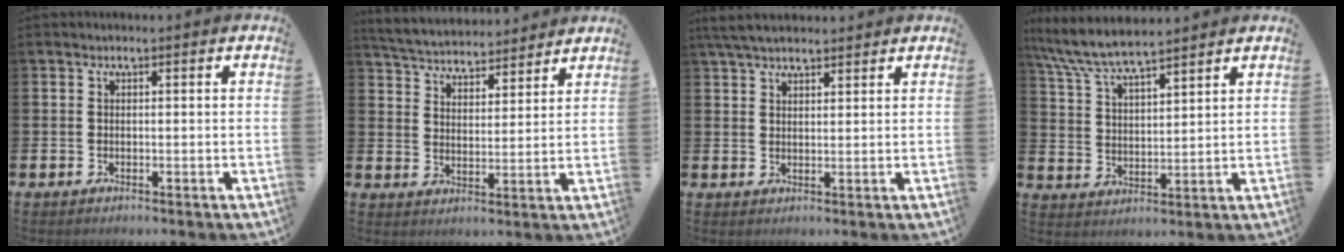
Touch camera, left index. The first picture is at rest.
{"total": 5.1, "force": [5.0, 0.9, 0.3], "torque": [-0.032, -0.032, 0.087]}
{"total": 4.6, "force": [4.1, 1.4, 1.6], "torque": [-0.034, -0.010, 0.075]}
{"total": 7.1, "force": [6.7, 0.8, 2.1], "torque": [-0.067, -0.031, 0.119]}